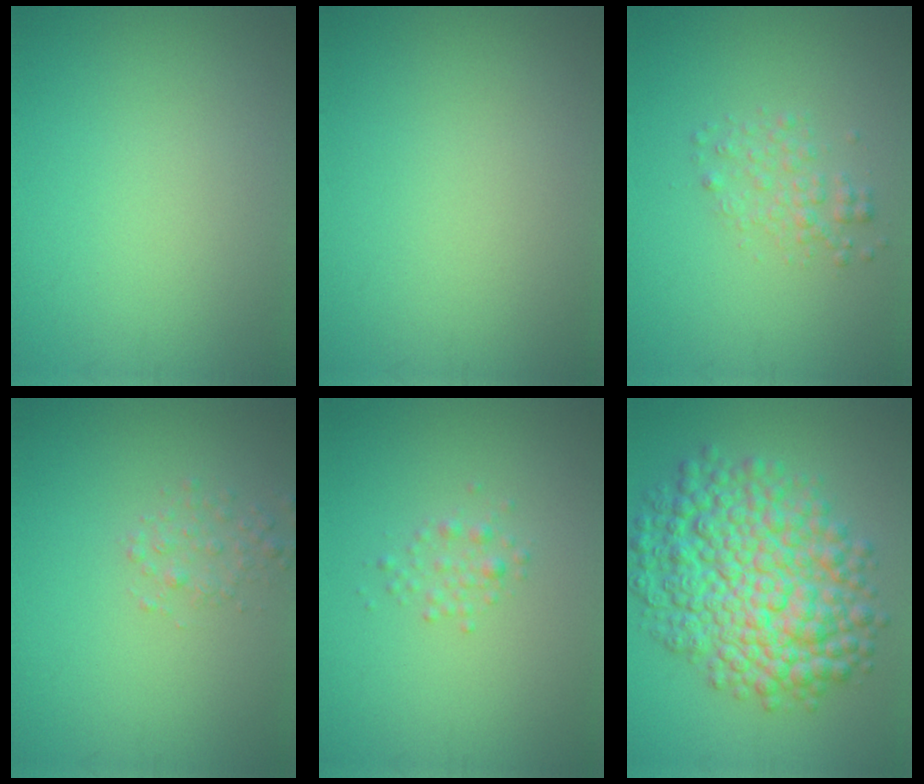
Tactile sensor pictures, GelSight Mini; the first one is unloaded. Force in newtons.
{"total": 0.0}
{"total": 1.9, "press": 1.9, "slide": 0.1}
{"total": 1.5, "press": 1.5, "slide": 0.1}
{"total": 1.2, "press": 1.2, "slide": 0.1}
{"total": 10.9, "press": 10.9, "slide": 0.2}